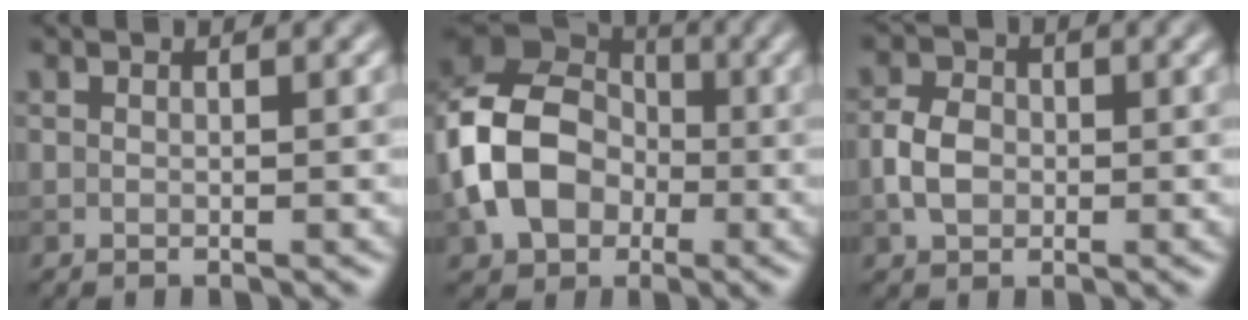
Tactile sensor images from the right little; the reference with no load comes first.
{"total": 10.6, "force": [-1.9, 8.1, 6.6], "torque": [-0.142, -0.007, -0.046]}
{"total": 3.2, "force": [-0.4, 2.4, 2.1], "torque": [-0.045, 0.004, -0.014]}